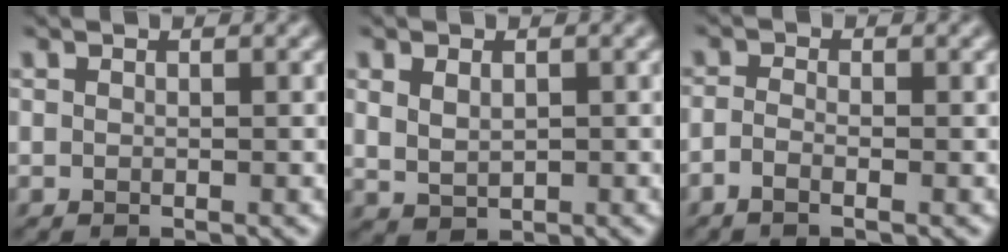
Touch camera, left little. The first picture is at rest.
{"total": 2.0, "force": [0.4, 1.3, 1.4], "torque": [-0.032, -0.002, 0.016]}
{"total": 1.7, "force": [-1.0, 0.4, 1.3], "torque": [-0.029, -0.003, -0.021]}